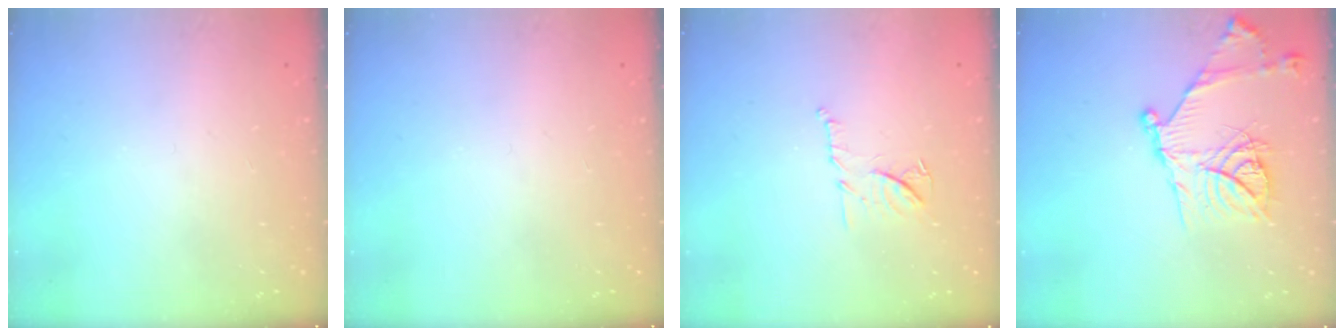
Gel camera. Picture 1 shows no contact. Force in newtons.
{"total": 0.0}
{"total": 9.1, "press": 9.1, "slide": 0.2}
{"total": 18.9, "press": 18.8, "slide": 1.9}